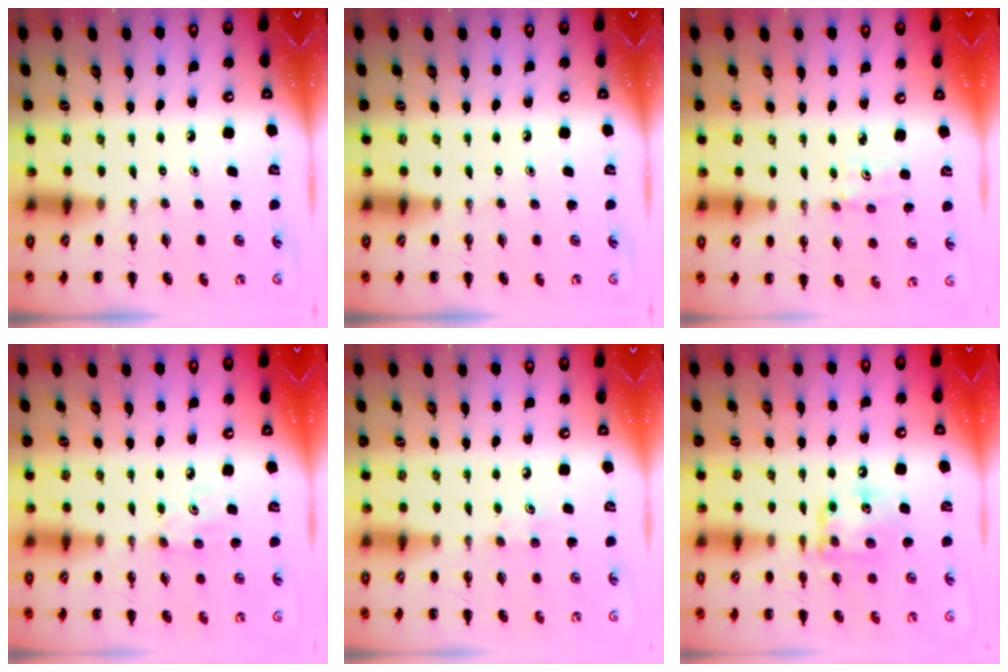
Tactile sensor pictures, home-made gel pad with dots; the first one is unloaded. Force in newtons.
{"total": 0.0}
{"total": 2.9, "press": 2.8, "slide": 0.8}
{"total": 3.5, "press": 3.4, "slide": 0.9}
{"total": 4.6, "press": 4.3, "slide": 1.4}
{"total": 13.4, "press": 13.3, "slide": 1.3}